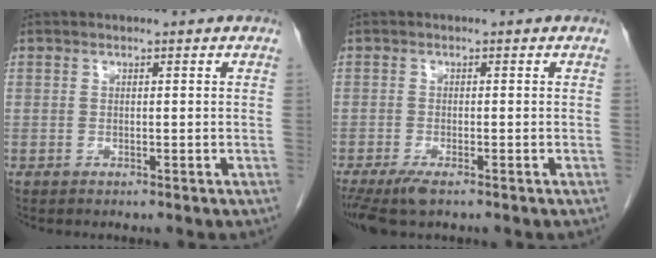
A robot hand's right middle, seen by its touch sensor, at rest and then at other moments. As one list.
[{"total": 4.1, "force": [-2.8, 0.9, 2.8], "torque": [-0.054, -0.012, -0.050]}]